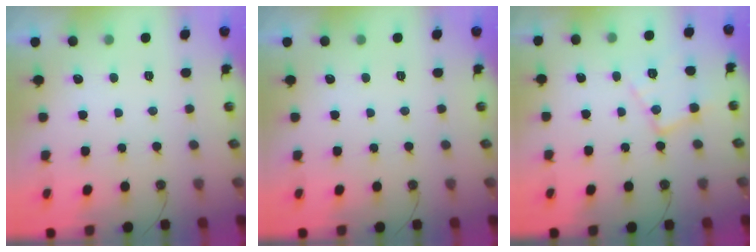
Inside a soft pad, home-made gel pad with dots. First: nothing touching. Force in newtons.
{"total": 0.0}
{"total": 13.2, "press": 13.1, "slide": 1.0}